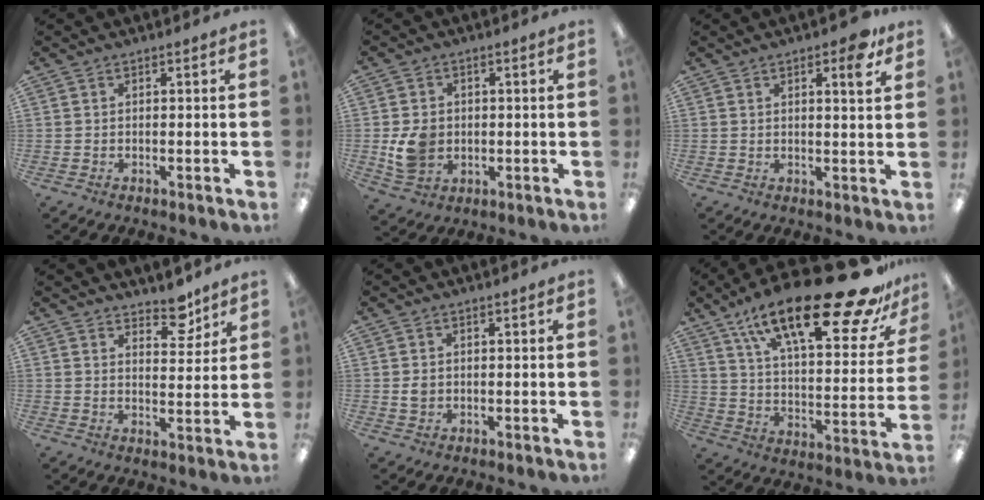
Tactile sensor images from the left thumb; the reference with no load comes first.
{"total": 7.0, "force": [-0.5, 6.0, 3.6], "torque": [-0.057, 0.005, -0.007]}
{"total": 4.4, "force": [2.7, 1.1, 3.4], "torque": [-0.042, -0.009, 0.038]}
{"total": 6.9, "force": [5.8, 2.9, 2.4], "torque": [-0.016, -0.042, 0.099]}
{"total": 1.9, "force": [0.2, 1.6, 1.0], "torque": [-0.012, 0.001, 0.002]}
{"total": 29.0, "force": [19.3, 8.6, 19.9], "torque": [-0.301, -0.117, 0.311]}